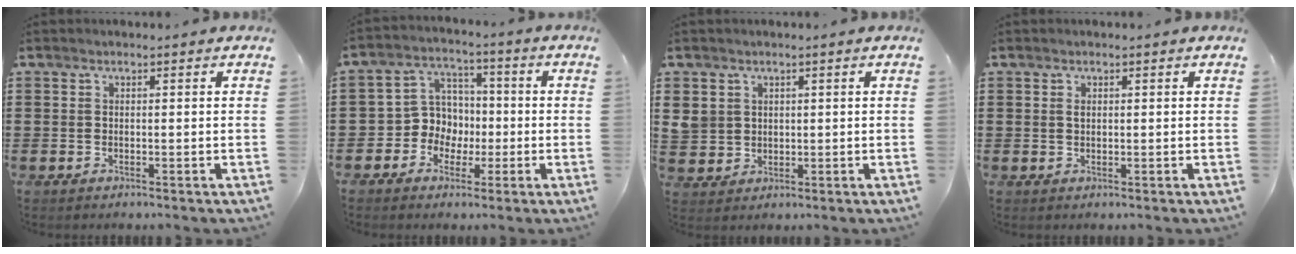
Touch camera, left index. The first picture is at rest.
{"total": 6.9, "force": [-1.2, 6.6, 1.5], "torque": [-0.067, 0.006, -0.025]}
{"total": 3.5, "force": [1.3, 3.1, 0.7], "torque": [-0.036, 0.008, 0.021]}
{"total": 1.0, "force": [0.3, 0.6, 0.6], "torque": [-0.014, 0.004, 0.006]}